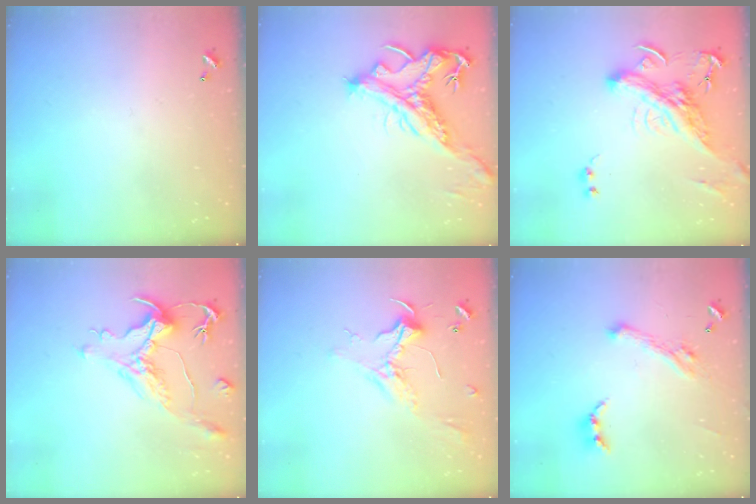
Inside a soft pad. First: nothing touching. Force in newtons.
{"total": 2.1, "press": 1.7, "slide": 1.2}
{"total": 5.1, "press": 4.8, "slide": 1.8}
{"total": 1.4, "press": 0.7, "slide": 1.2}
{"total": 2.3, "press": 2.2, "slide": 0.9}
{"total": 5.1, "press": 5.0, "slide": 1.0}